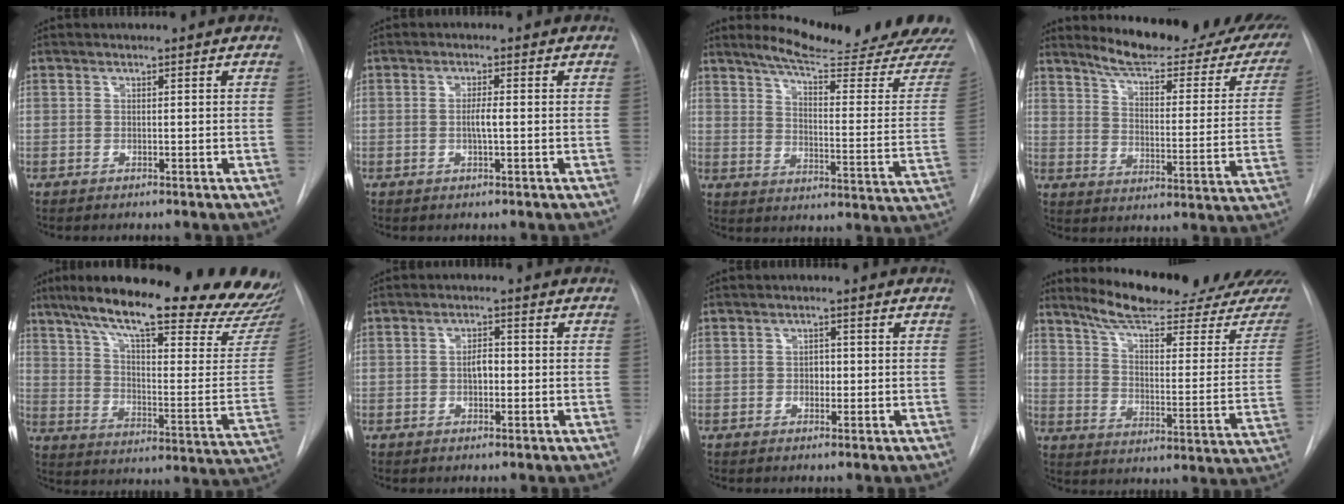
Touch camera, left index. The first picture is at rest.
{"total": 2.1, "force": [-0.3, 0.1, 2.1], "torque": [-0.037, 0.000, -0.006]}
{"total": 21.4, "force": [19.9, -0.3, 7.7], "torque": [-0.111, -0.114, 0.249]}
{"total": 23.6, "force": [20.5, 5.0, 10.5], "torque": [-0.125, -0.062, 0.244]}
{"total": 31.7, "force": [25.3, 5.7, 18.1], "torque": [-0.246, -0.044, 0.334]}
{"total": 2.5, "force": [-0.4, 1.3, 2.1], "torque": [-0.030, 0.005, -0.006]}
{"total": 1.6, "force": [-0.2, 1.2, 1.0], "torque": [-0.010, 0.003, -0.003]}
{"total": 23.6, "force": [21.4, 2.5, 9.6], "torque": [-0.132, -0.084, 0.278]}